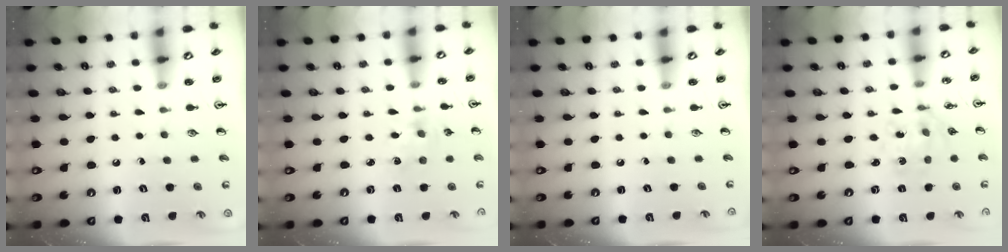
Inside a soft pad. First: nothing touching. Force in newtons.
{"total": 1.9, "press": 1.8, "slide": 0.3}
{"total": 0.0}
{"total": 2.9, "press": 2.7, "slide": 1.0}